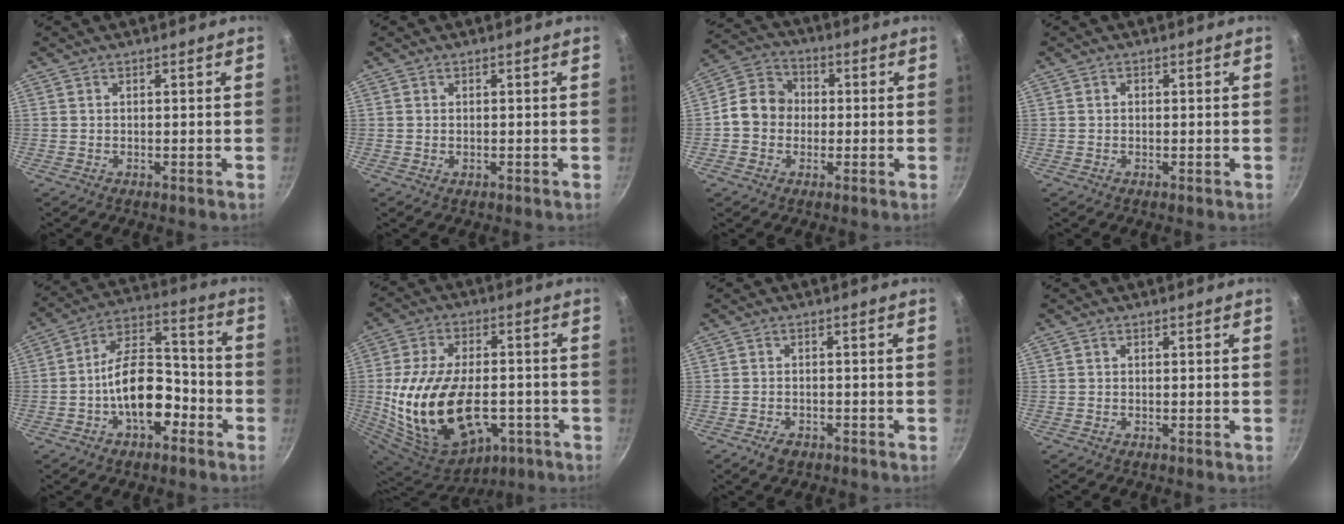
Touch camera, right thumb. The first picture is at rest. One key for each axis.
{"total": 0.7, "fx": -0.1, "fy": 0.5, "fz": 0.5, "tx": -0.007, "ty": 0.001, "tz": -0.002}
{"total": 8.9, "fx": -0.5, "fy": 7.8, "fz": 4.4, "tx": -0.044, "ty": 0.021, "tz": -0.030}
{"total": 0.7, "fx": 0.0, "fy": 0.6, "fz": 0.4, "tx": -0.005, "ty": 0.005, "tz": 0.000}
{"total": 14.5, "fx": -5.0, "fy": 8.4, "fz": 10.8, "tx": -0.138, "ty": 0.067, "tz": -0.090}
{"total": 24.8, "fx": -4.9, "fy": 15.1, "fz": 19.1, "tx": -0.348, "ty": 0.014, "tz": -0.063}
{"total": 3.0, "fx": -1.8, "fy": 1.8, "fz": 1.5, "tx": -0.026, "ty": 0.014, "tz": -0.026}
{"total": 0.0}